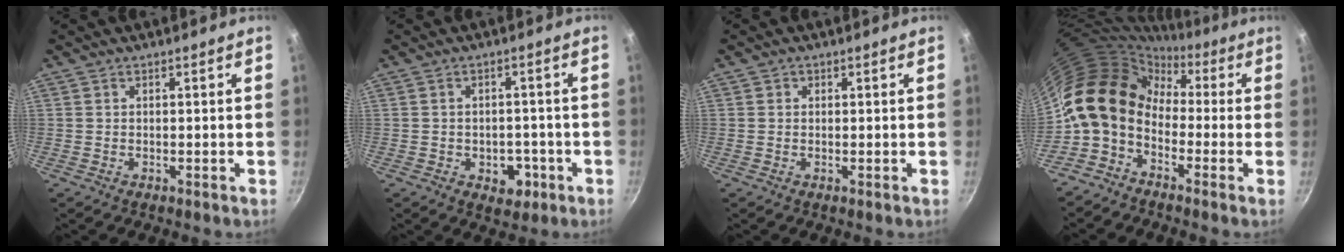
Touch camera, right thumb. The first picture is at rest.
{"total": 5.5, "force": [-2.1, 3.9, 3.3], "torque": [-0.022, 0.009, -0.020]}
{"total": 0.9, "force": [0.2, 0.9, 0.1], "torque": [0.003, 0.000, 0.001]}
{"total": 13.4, "force": [-1.5, 10.4, 8.3], "torque": [-0.123, 0.044, -0.054]}